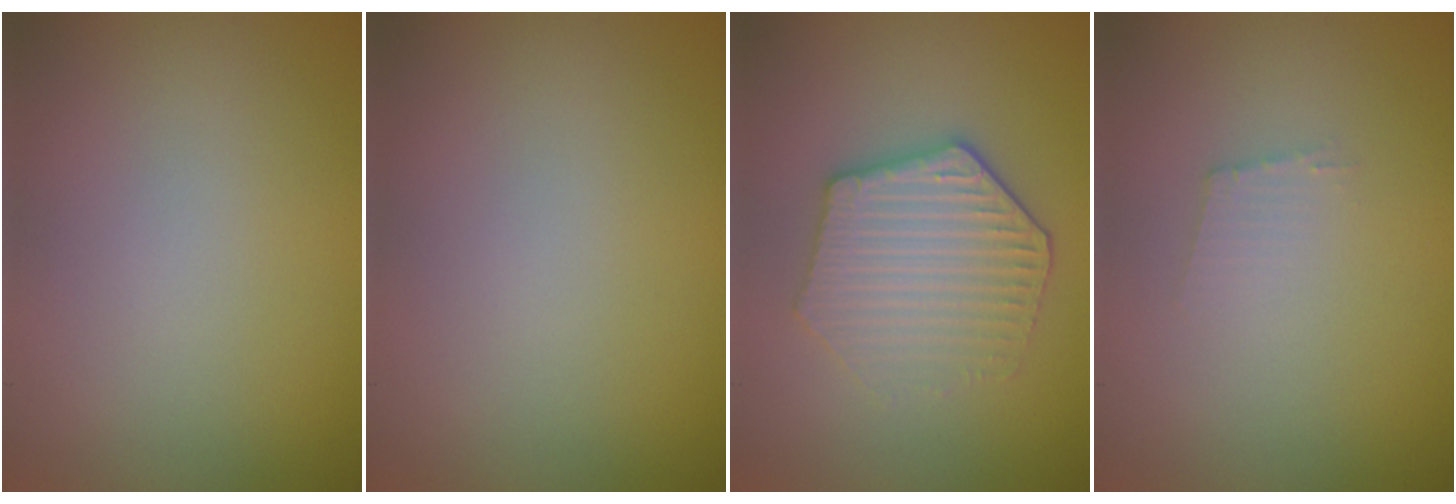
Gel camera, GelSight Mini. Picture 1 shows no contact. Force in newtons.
{"total": 0.0}
{"total": 4.4, "press": 4.1, "slide": 1.7}
{"total": 1.1, "press": 1.0, "slide": 0.2}